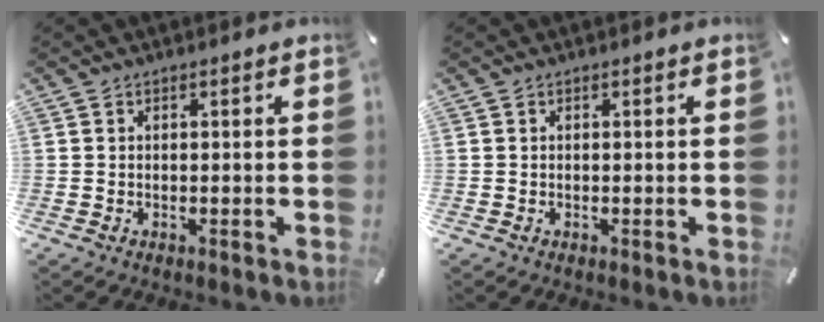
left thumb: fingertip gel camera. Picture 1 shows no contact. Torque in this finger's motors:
{"motor_torque": [-0.04, -0.03, 0.00, 0.00, -0.02]}